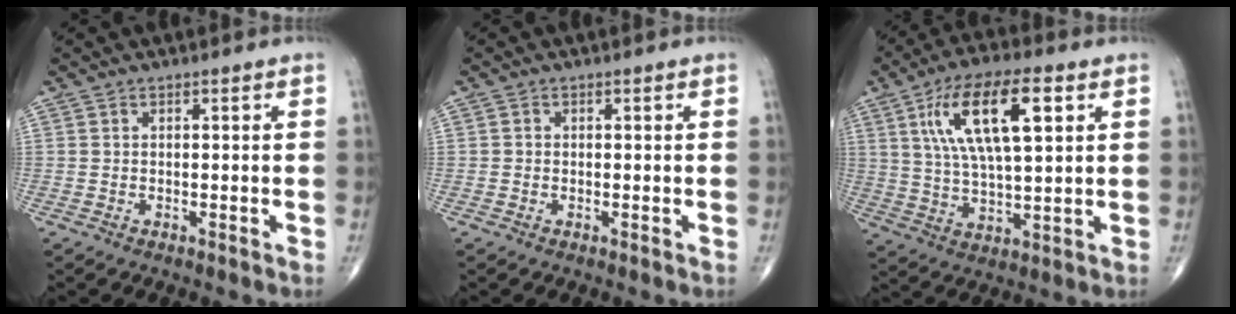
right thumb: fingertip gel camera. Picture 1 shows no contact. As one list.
[{"total": 0.5, "force": [-0.1, 0.5, 0.1], "torque": [0.000, 0.002, -0.003]}, {"total": 16.2, "force": [5.7, 5.8, 14.0], "torque": [-0.245, -0.002, 0.100]}]